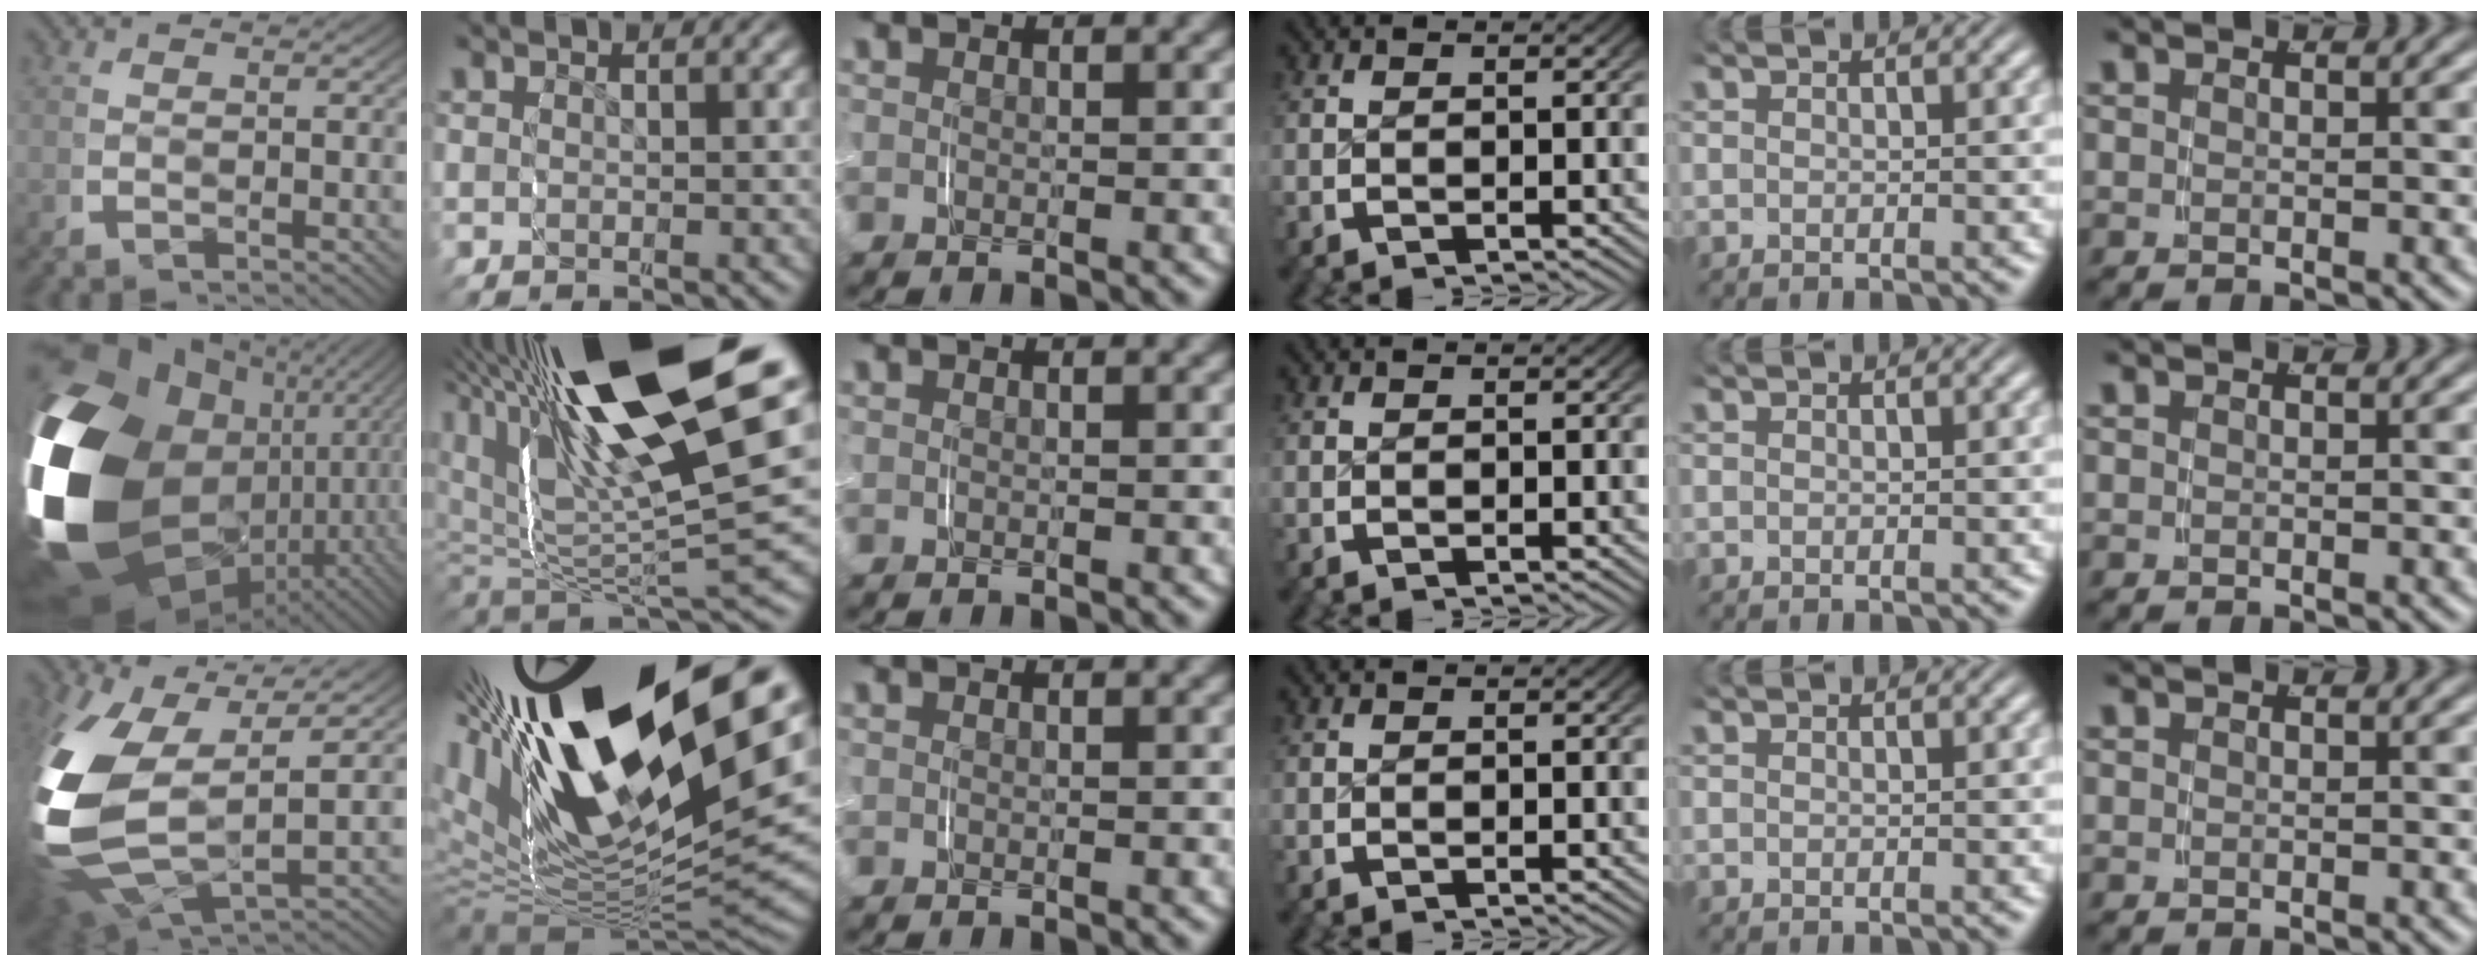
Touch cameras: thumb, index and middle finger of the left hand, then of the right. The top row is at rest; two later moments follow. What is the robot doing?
{"motion": "grasp_and_lifting", "object": "knife"}